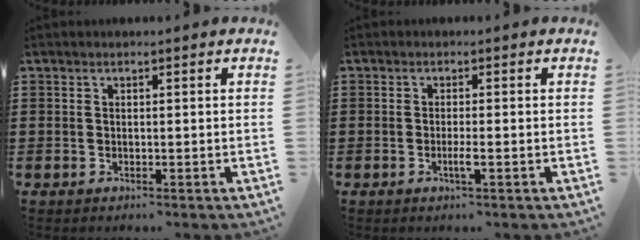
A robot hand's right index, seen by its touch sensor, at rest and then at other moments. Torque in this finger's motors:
{"motor_torque": [0.71, 0.67, 0.13, 0.02]}